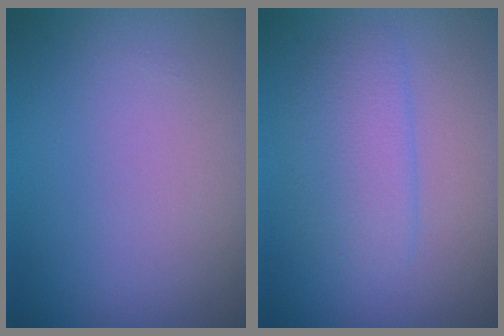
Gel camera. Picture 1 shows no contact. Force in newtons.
{"total": 2.9, "press": 2.9, "slide": 0.0}